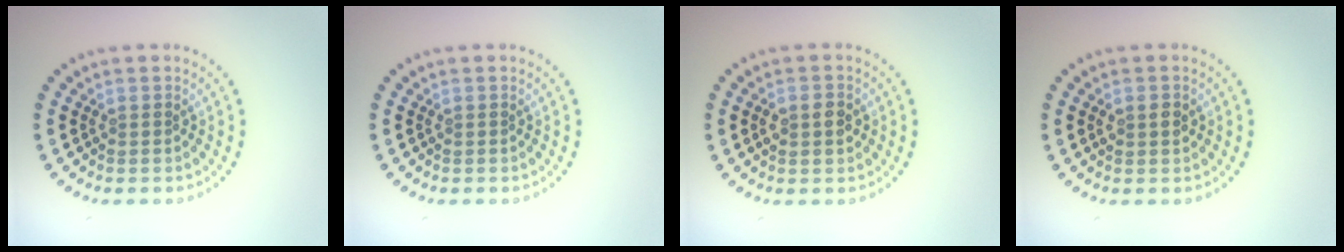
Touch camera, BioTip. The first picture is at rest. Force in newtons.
{"total": 0.0}
{"total": 1.9, "press": 1.9, "slide": 0.0}
{"total": 1.6, "press": 1.6, "slide": 0.1}